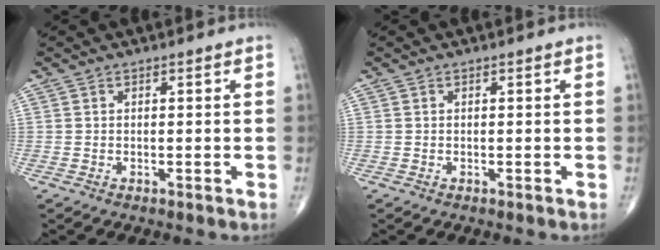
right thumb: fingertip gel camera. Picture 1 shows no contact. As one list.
[{"total": 0.0}]